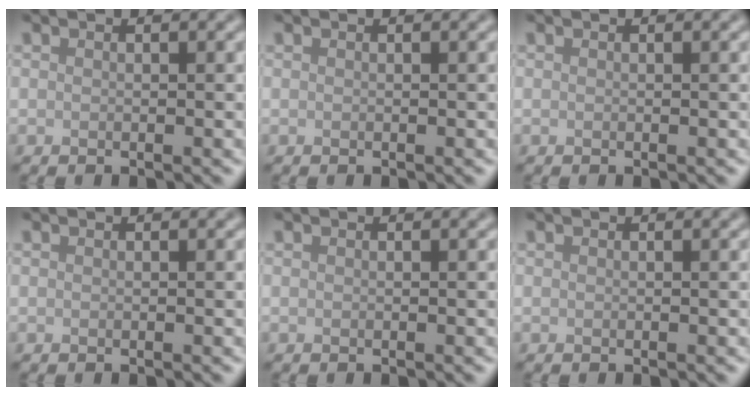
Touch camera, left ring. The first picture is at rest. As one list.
[{"total": 0.0}, {"total": 0.0}, {"total": 0.0}, {"total": 0.0}, {"total": 0.0}]